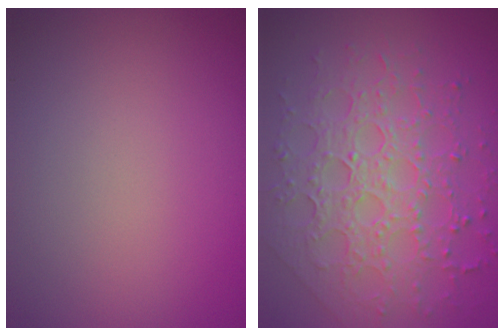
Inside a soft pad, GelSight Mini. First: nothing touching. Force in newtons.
{"total": 7.7, "press": 5.5, "slide": 5.4}